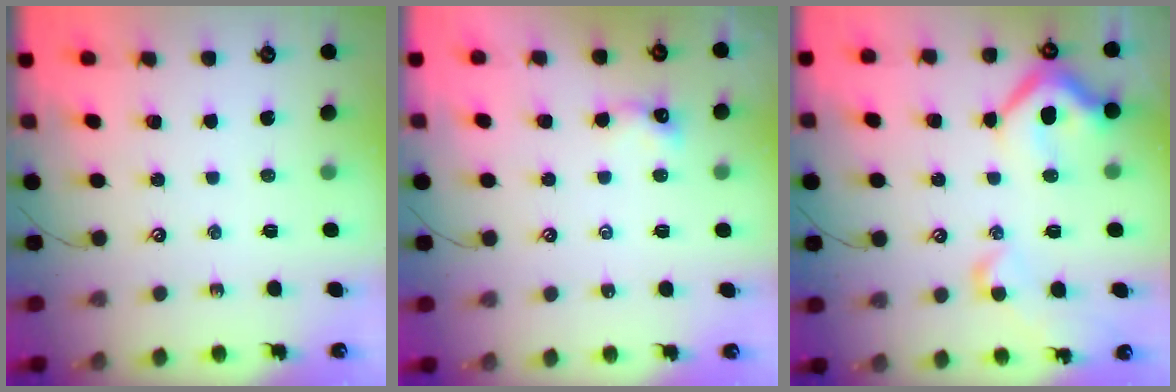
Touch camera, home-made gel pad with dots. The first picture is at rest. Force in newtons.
{"total": 1.6, "press": 1.6, "slide": 0.4}
{"total": 12.0, "press": 11.9, "slide": 1.0}